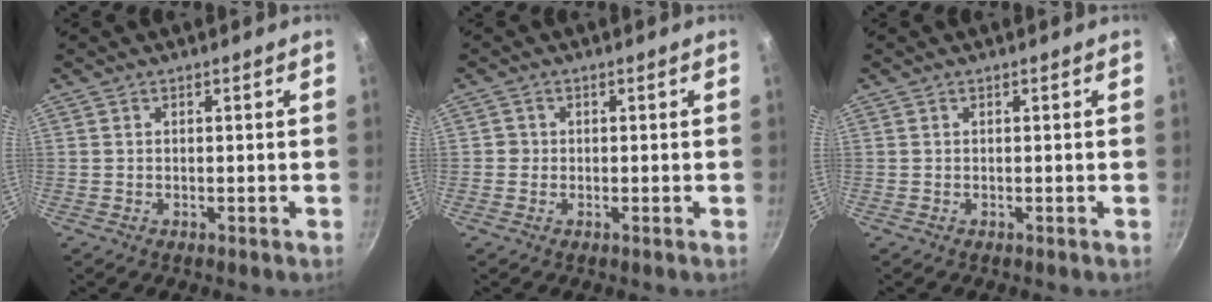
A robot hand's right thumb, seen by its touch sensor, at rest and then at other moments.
{"total": 1.5, "force": [-0.2, 1.4, 0.3], "torque": [0.001, 0.002, -0.005]}
{"total": 0.0}